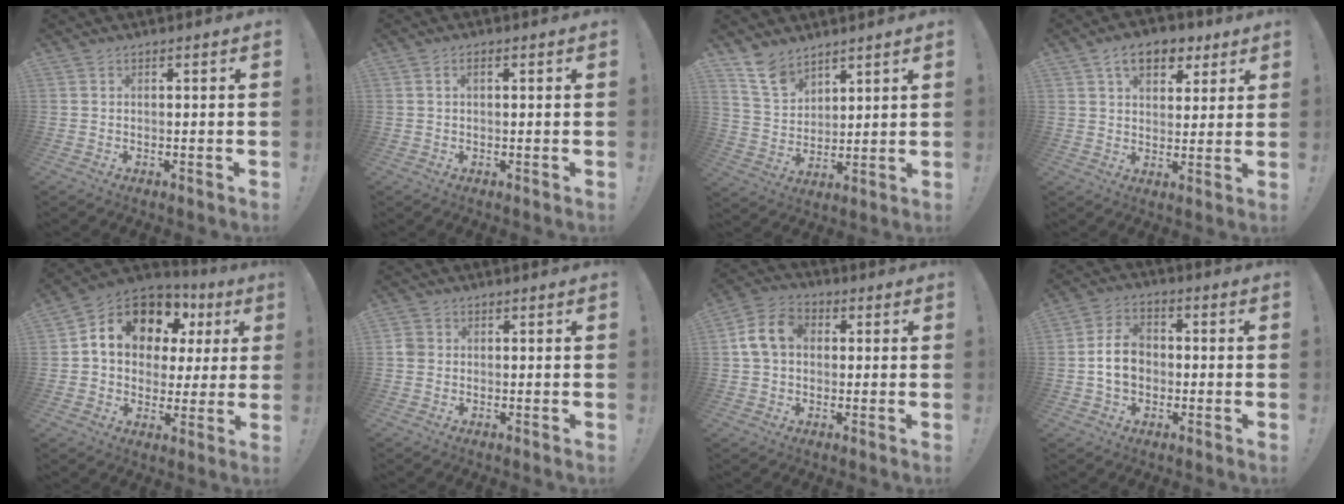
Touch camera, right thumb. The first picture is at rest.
{"total": 1.4, "force": [0.4, 0.6, 1.2], "torque": [-0.017, 0.001, 0.005]}
{"total": 10.1, "force": [7.8, 5.4, 3.4], "torque": [-0.071, -0.049, 0.154]}
{"total": 10.8, "force": [5.5, 7.0, 6.1], "torque": [-0.085, -0.016, 0.103]}
{"total": 13.9, "force": [6.7, 9.9, 7.1], "torque": [-0.114, -0.041, 0.125]}
{"total": 2.5, "force": [-0.2, 2.3, 1.0], "torque": [-0.024, 0.011, 0.000]}
{"total": 10.3, "force": [1.8, 7.9, 6.4], "torque": [-0.114, 0.019, 0.039]}
{"total": 10.2, "force": [-0.9, 8.0, 6.3], "torque": [-0.109, 0.017, -0.013]}